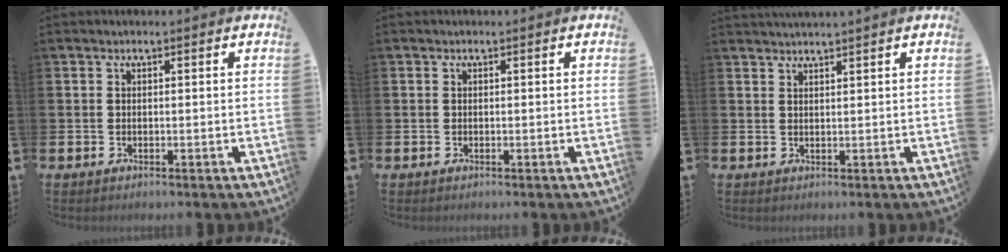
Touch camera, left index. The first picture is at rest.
{"total": 0.0}
{"total": 1.6, "force": [1.6, -0.4, -0.1], "torque": [-0.006, -0.003, 0.031]}